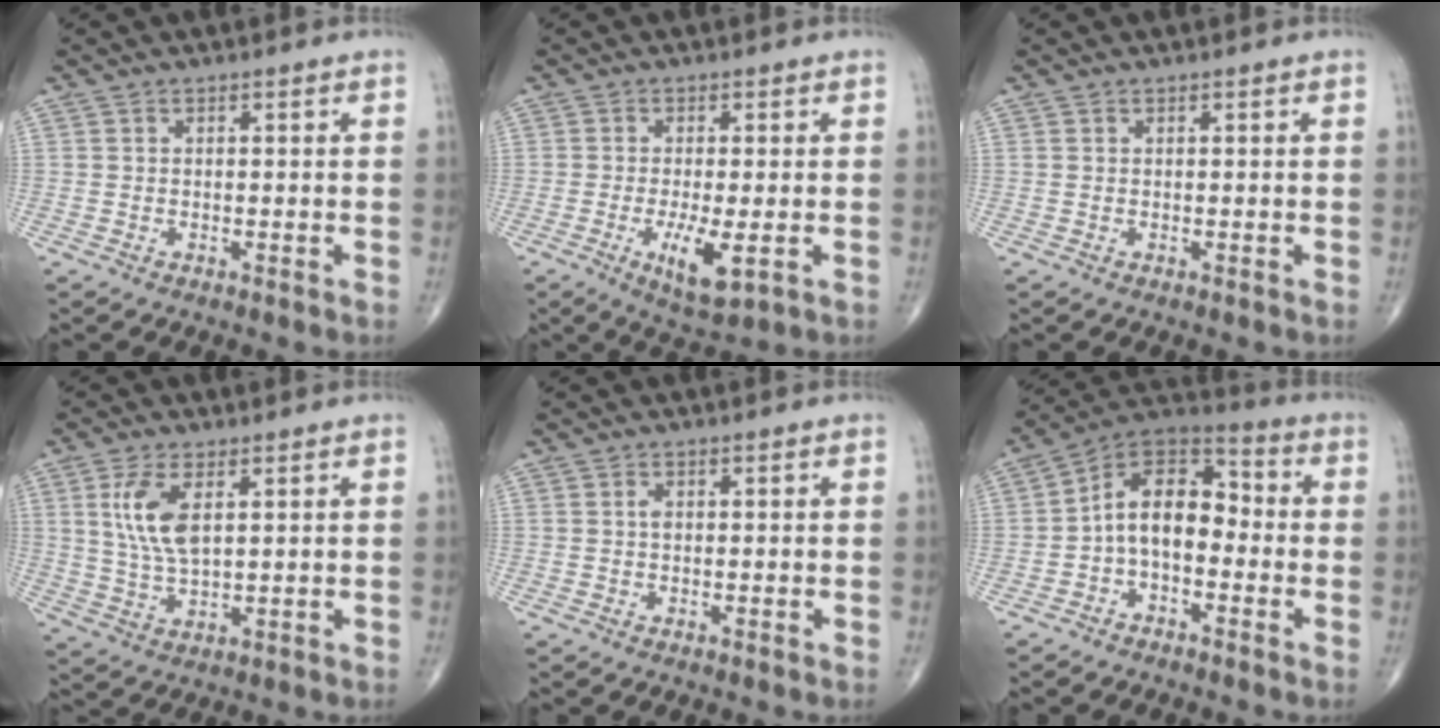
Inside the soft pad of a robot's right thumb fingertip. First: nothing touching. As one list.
[{"total": 7.0, "force": [-1.9, 2.1, 6.4], "torque": [-0.118, -0.019, -0.027]}, {"total": 0.0}, {"total": 8.3, "force": [2.5, 3.6, 7.0], "torque": [-0.144, -0.014, 0.054]}, {"total": 0.8, "force": [0.1, 0.5, 0.7], "torque": [-0.009, -0.003, -0.002]}, {"total": 11.8, "force": [-1.9, 7.4, 9.0], "torque": [-0.120, 0.044, -0.051]}]